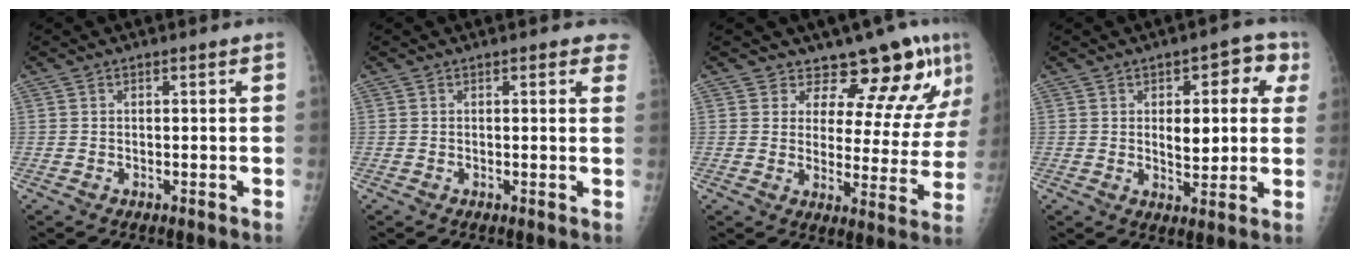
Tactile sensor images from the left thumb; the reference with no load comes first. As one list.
[{"total": 3.3, "force": [2.5, 1.2, 1.7], "torque": [0.002, -0.004, 0.017]}, {"total": 13.1, "force": [10.6, 5.2, 5.9], "torque": [-0.030, -0.075, 0.125]}, {"total": 10.2, "force": [2.4, 5.7, 8.0], "torque": [-0.060, 0.002, 0.030]}]